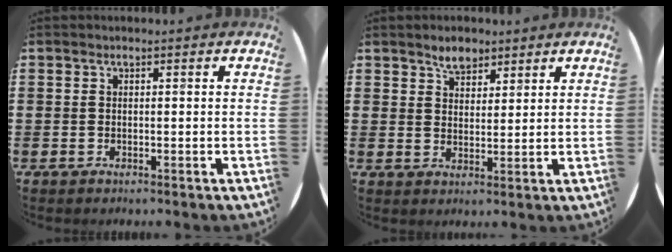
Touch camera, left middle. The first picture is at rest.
{"total": 3.3, "force": [2.8, 1.6, 0.6], "torque": [-0.010, 0.001, 0.053]}